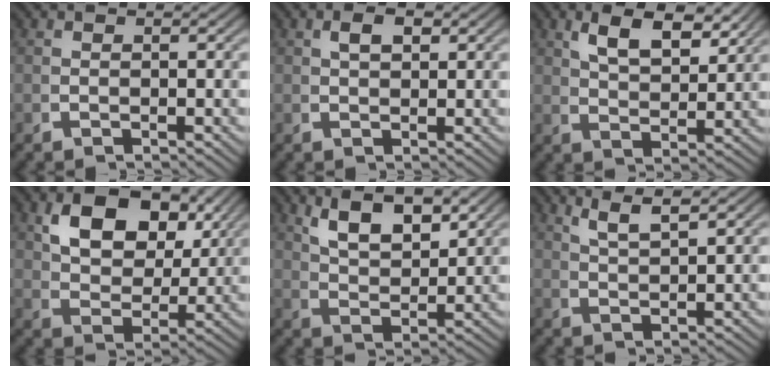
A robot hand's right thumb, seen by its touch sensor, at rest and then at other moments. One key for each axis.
{"total": 1.7, "fx": 1.0, "fy": 0.6, "fz": 1.2, "tx": -0.012, "ty": 0.006, "tz": 0.021}
{"total": 5.2, "fx": 3.6, "fy": 1.5, "fz": 3.4, "tx": -0.055, "ty": 0.006, "tz": 0.070}
{"total": 7.8, "fx": 3.4, "fy": 4.4, "fz": 5.6, "tx": -0.094, "ty": -0.005, "tz": 0.060}
{"total": 5.9, "fx": 3.8, "fy": 2.1, "fz": 4.0, "tx": -0.060, "ty": 0.005, "tz": 0.075}
{"total": 4.0, "fx": 3.4, "fy": 0.0, "fz": 2.1, "tx": -0.028, "ty": 0.014, "tz": 0.066}